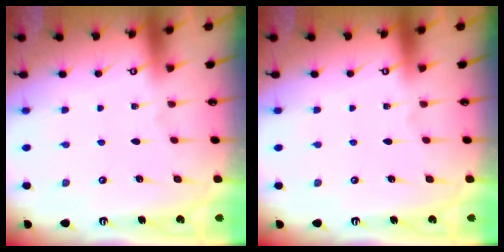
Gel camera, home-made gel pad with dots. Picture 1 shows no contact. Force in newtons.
{"total": 0.0}